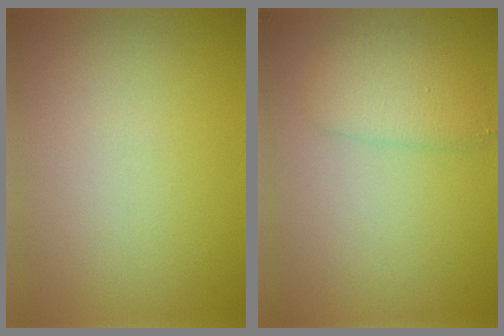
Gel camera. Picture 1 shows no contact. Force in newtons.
{"total": 2.4, "press": 2.4, "slide": 0.1}